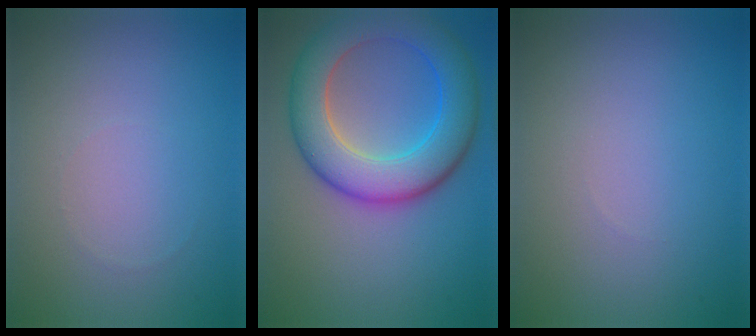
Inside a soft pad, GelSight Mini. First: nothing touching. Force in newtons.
{"total": 8.7, "press": 8.7, "slide": 0.2}
{"total": 0.0}